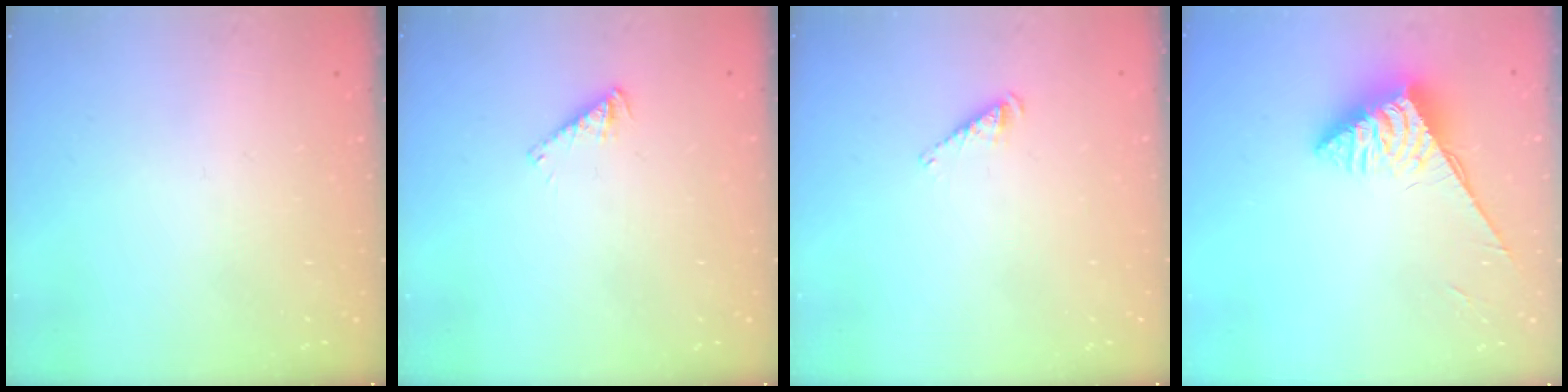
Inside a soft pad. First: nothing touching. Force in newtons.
{"total": 2.9, "press": 2.9, "slide": 0.1}
{"total": 3.1, "press": 3.1, "slide": 0.4}
{"total": 5.5, "press": 5.5, "slide": 0.3}